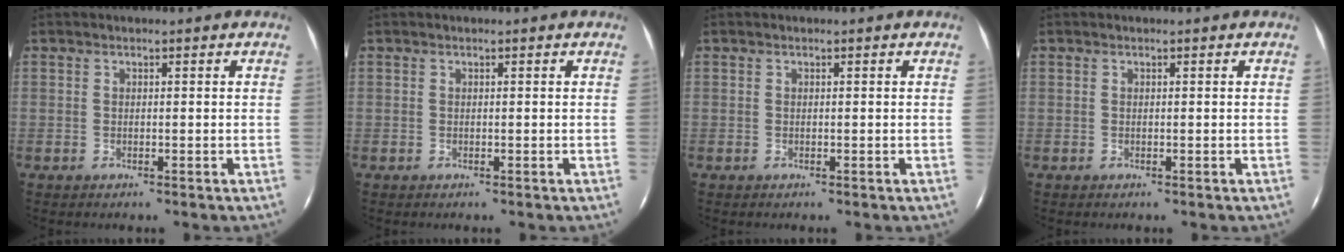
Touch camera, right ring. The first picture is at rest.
{"total": 0.0}
{"total": 0.0}
{"total": 0.0}